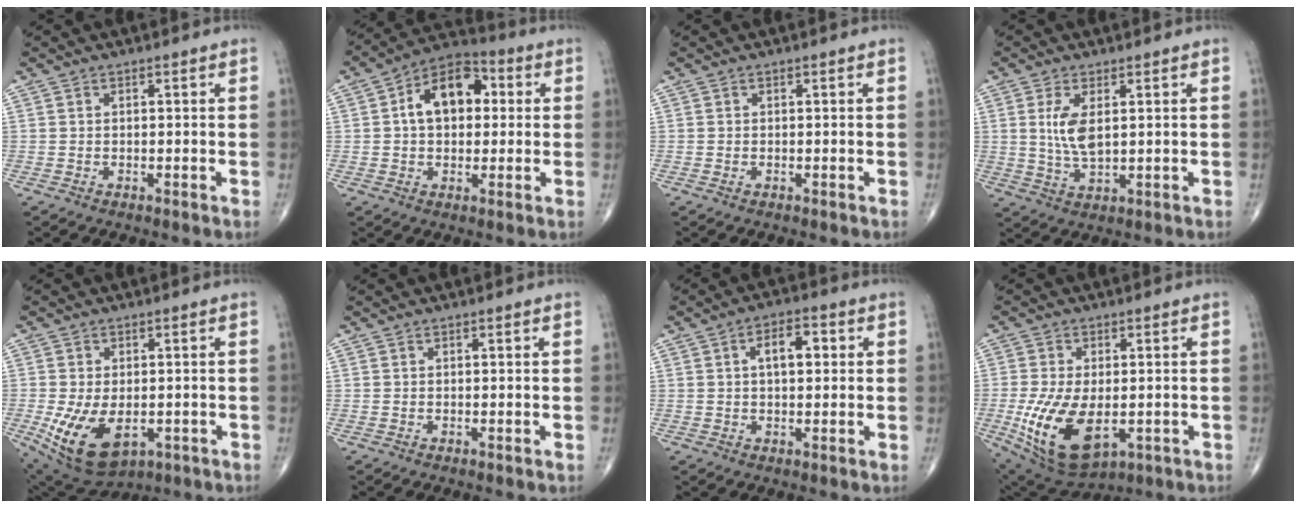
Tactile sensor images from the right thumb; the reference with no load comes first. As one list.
[{"total": 12.5, "force": [2.0, 8.1, 9.4], "torque": [-0.127, 0.025, 0.022]}, {"total": 0.0}, {"total": 6.3, "force": [1.4, 2.7, 5.5], "torque": [-0.114, -0.012, 0.035]}, {"total": 12.4, "force": [-3.4, 7.3, 9.5], "torque": [-0.168, -0.007, -0.036]}, {"total": 0.0}, {"total": 6.2, "force": [1.3, 3.1, 5.2], "torque": [-0.072, 0.011, 0.017]}, {"total": 14.9, "force": [-3.2, 8.1, 12.1], "torque": [-0.234, -0.014, -0.031]}]